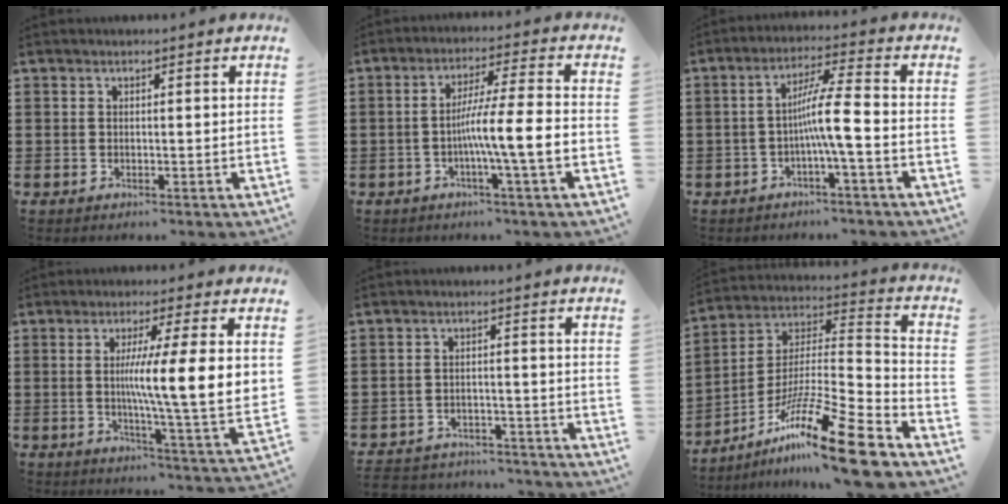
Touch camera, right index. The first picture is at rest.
{"total": 8.5, "force": [-2.2, 0.0, 8.2], "torque": [-0.139, -0.004, -0.041]}
{"total": 7.7, "force": [-1.6, 0.4, 7.5], "torque": [-0.132, 0.002, -0.034]}
{"total": 10.6, "force": [1.9, 0.7, 10.4], "torque": [-0.185, -0.012, 0.028]}
{"total": 3.4, "force": [-3.4, 0.5, -0.1], "torque": [-0.005, 0.002, -0.072]}
{"total": 17.7, "force": [-12.6, 1.3, 12.4], "torque": [-0.212, 0.033, -0.226]}